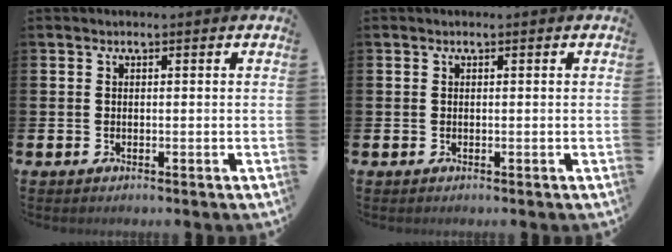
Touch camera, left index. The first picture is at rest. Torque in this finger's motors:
{"motor_torque": [-0.05, 0.05, 0.00, 0.00]}